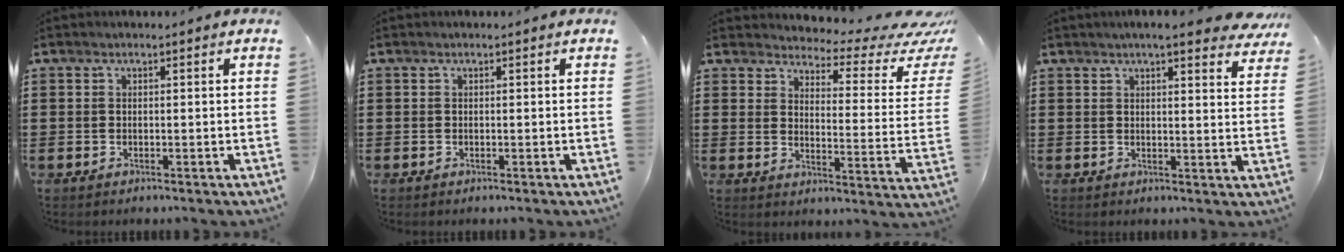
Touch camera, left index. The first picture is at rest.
{"total": 0.0}
{"total": 4.1, "force": [3.6, 1.0, 1.8], "torque": [-0.042, -0.034, 0.054]}
{"total": 5.1, "force": [4.3, 0.1, 2.7], "torque": [-0.057, -0.007, 0.074]}